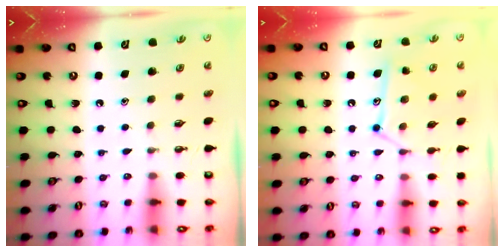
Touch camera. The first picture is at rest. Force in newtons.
{"total": 12.4, "press": 12.4, "slide": 0.0}